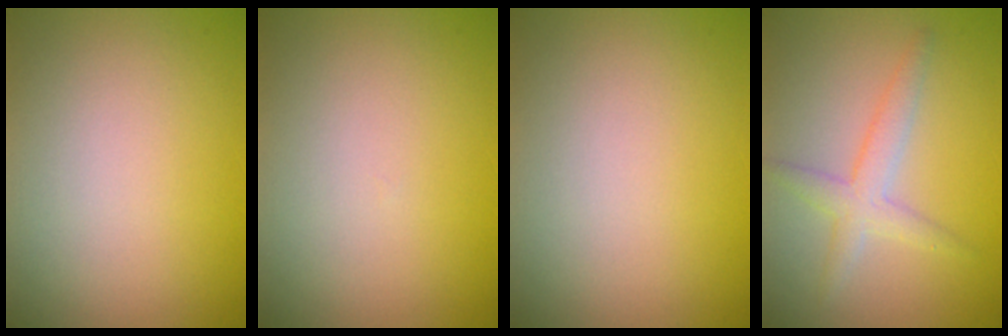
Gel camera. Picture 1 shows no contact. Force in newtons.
{"total": 0.0}
{"total": 0.0}
{"total": 2.6, "press": 2.6, "slide": 0.2}